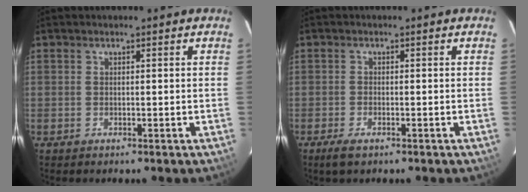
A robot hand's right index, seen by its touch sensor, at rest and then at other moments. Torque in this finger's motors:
{"motor_torque": [0.20, -0.18, 0.16, 0.03]}